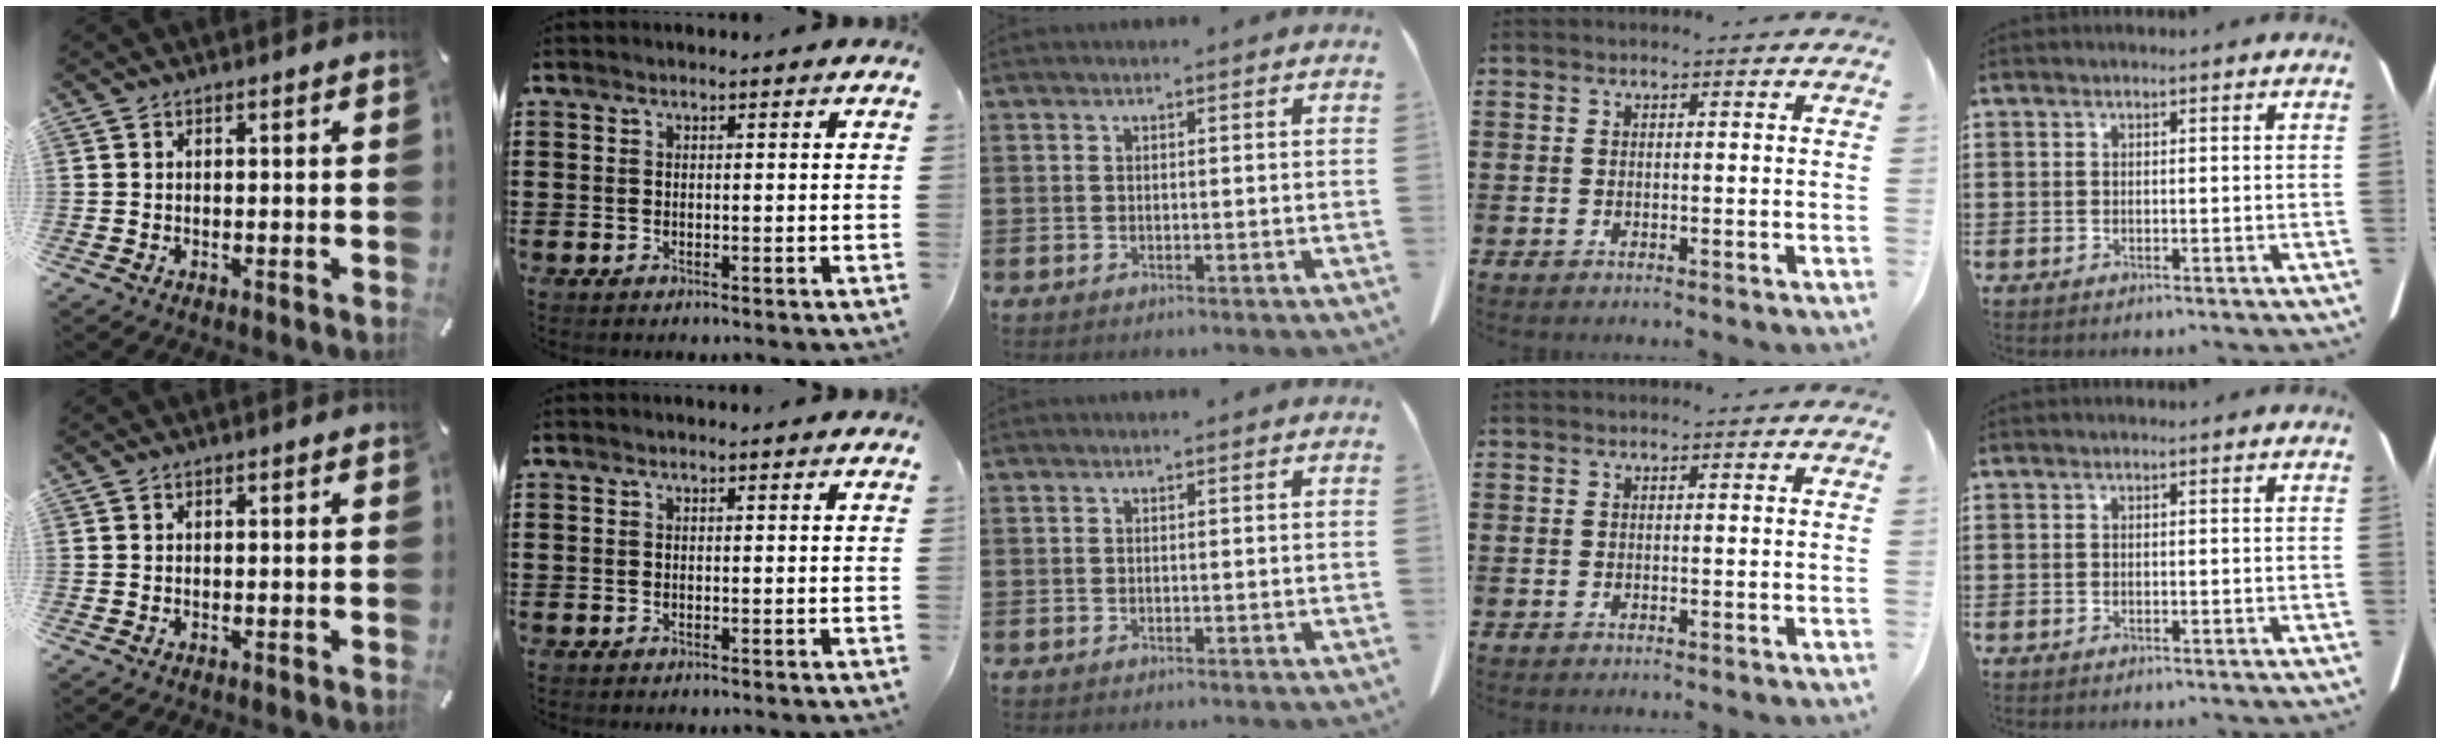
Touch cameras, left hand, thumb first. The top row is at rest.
{}